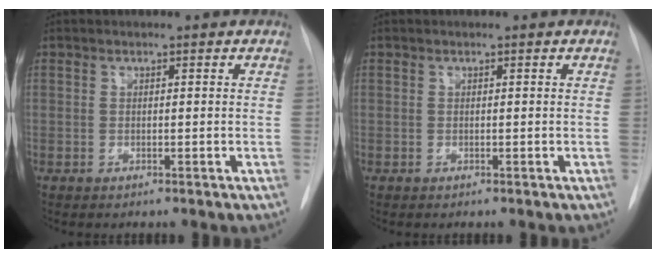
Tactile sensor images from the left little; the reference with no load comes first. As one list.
[{"total": 0.0}]